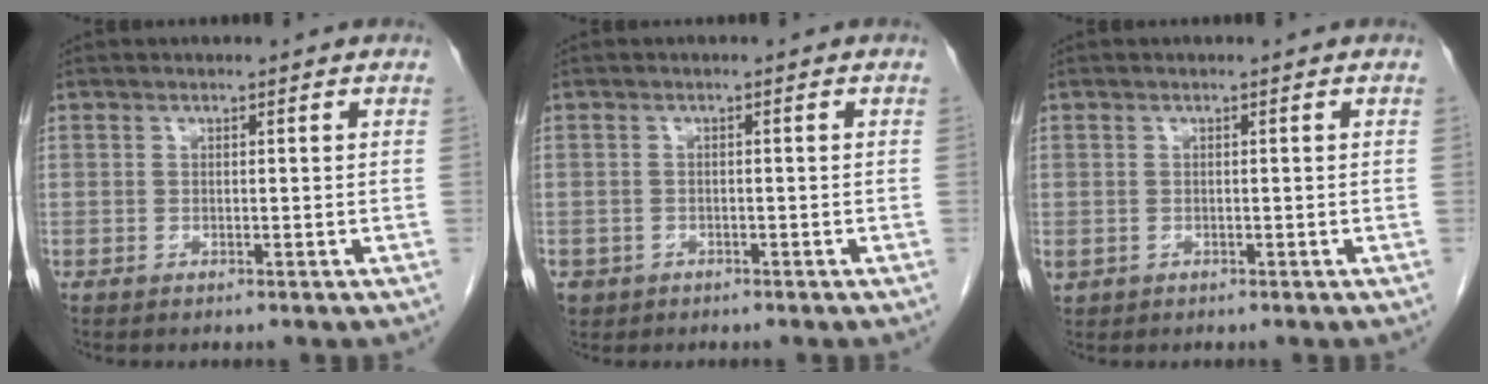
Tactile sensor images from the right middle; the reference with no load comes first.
{"total": 2.7, "force": [-1.6, 2.0, 0.5], "torque": [-0.010, 0.001, -0.025]}
{"total": 1.0, "force": [-0.2, 0.9, 0.5], "torque": [-0.013, 0.001, 0.006]}